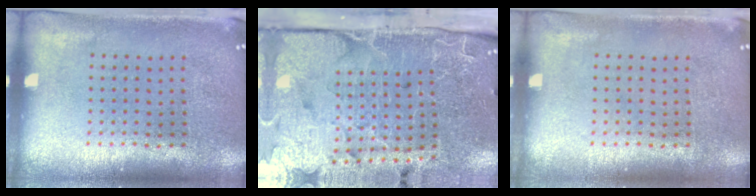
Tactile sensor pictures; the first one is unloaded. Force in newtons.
{"total": 4.8, "press": 3.9, "slide": 2.8}
{"total": 0.0}